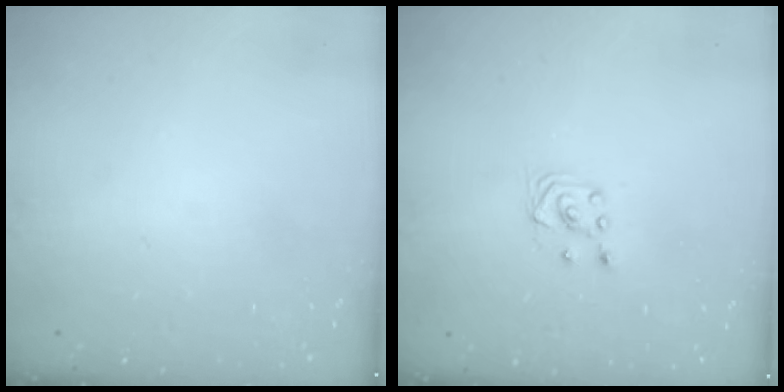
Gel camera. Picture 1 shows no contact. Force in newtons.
{"total": 3.0, "press": 2.8, "slide": 1.1}